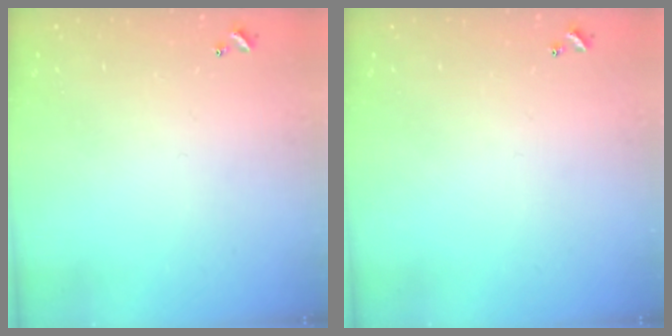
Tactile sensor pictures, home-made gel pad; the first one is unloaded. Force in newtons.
{"total": 0.0}